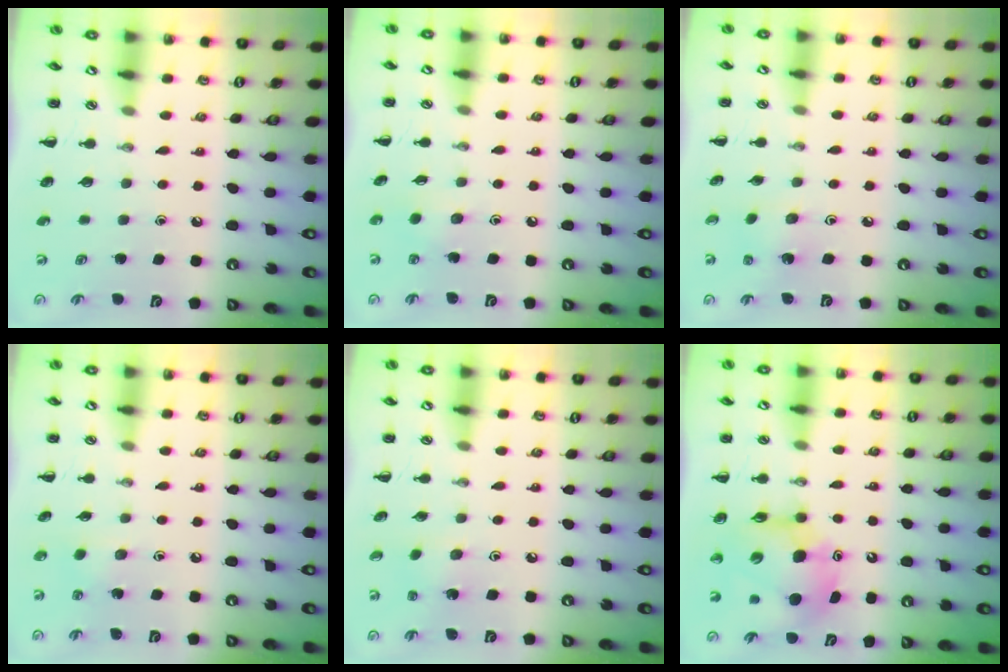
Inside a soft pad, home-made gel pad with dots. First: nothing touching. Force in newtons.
{"total": 2.9, "press": 2.8, "slide": 0.6}
{"total": 2.1, "press": 1.9, "slide": 0.7}
{"total": 2.5, "press": 2.4, "slide": 0.8}
{"total": 1.7, "press": 1.6, "slide": 0.6}
{"total": 10.2, "press": 9.8, "slide": 2.9}